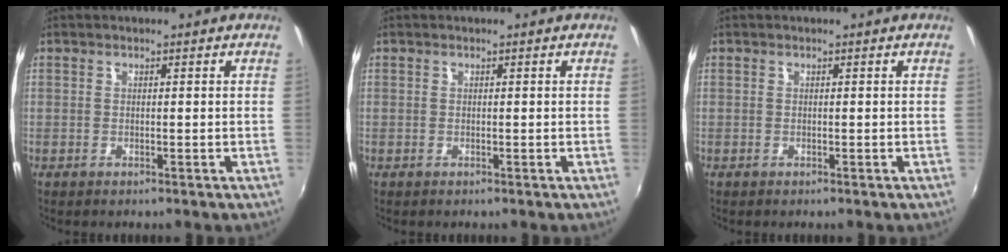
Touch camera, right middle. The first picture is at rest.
{"total": 0.0}
{"total": 0.0}